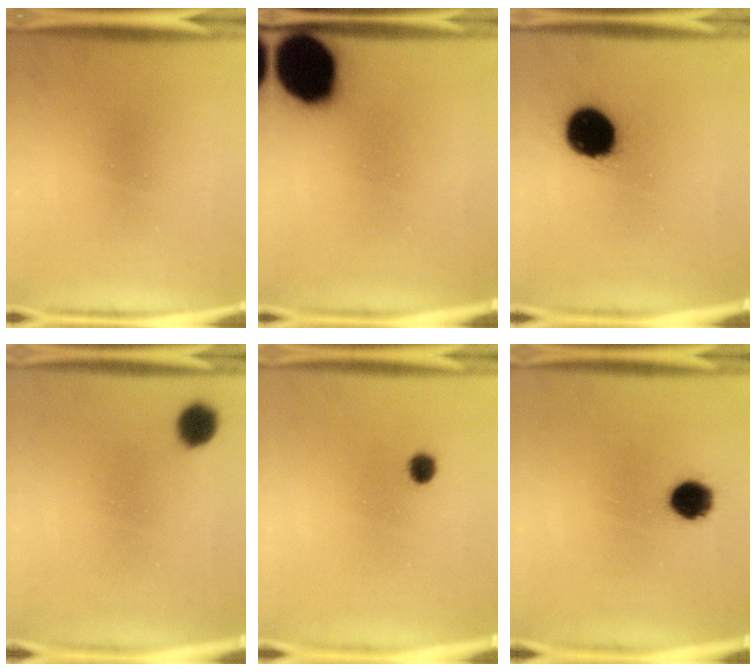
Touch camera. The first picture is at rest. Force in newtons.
{"total": 19.6}
{"total": 14.3}
{"total": 5.3}
{"total": 2.6}
{"total": 7.6}